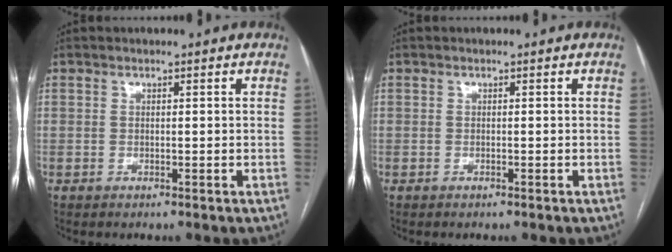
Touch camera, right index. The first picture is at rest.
{"total": 0.0}